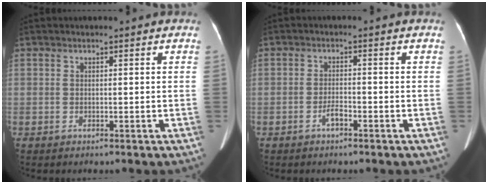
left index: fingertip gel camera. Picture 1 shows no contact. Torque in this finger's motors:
{"motor_torque": [0.27, 0.21, 0.07, 0.00]}